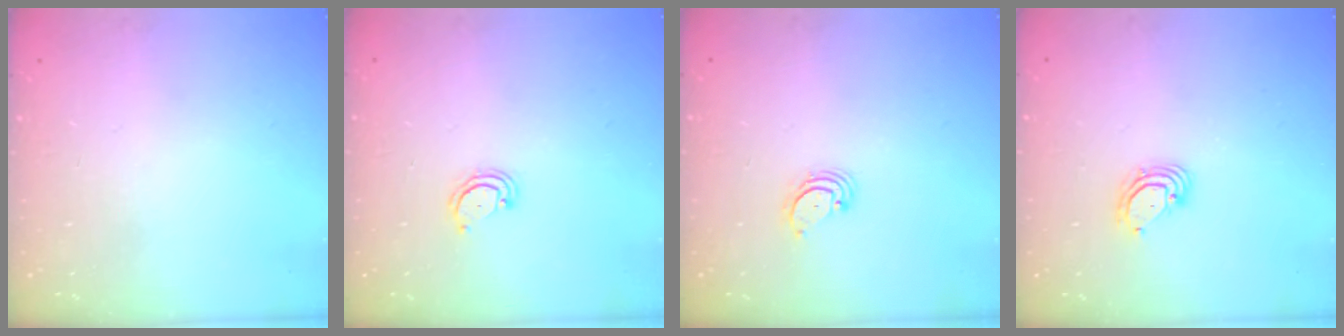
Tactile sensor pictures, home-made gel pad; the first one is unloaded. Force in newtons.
{"total": 3.1, "press": 3.0, "slide": 0.4}
{"total": 2.7, "press": 2.7, "slide": 0.3}
{"total": 4.3, "press": 4.3, "slide": 0.2}